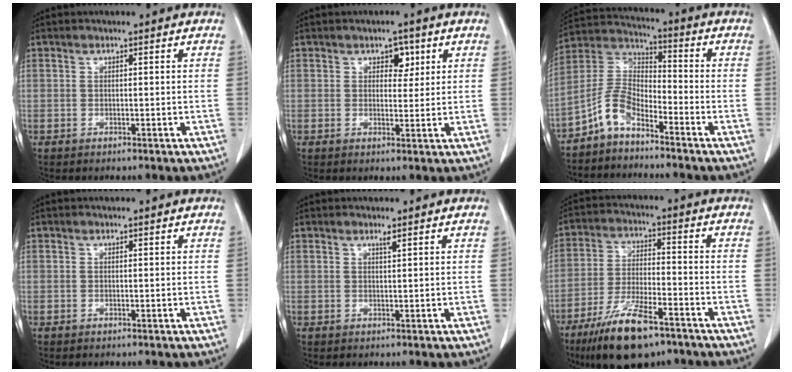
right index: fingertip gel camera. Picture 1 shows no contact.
{"total": 2.8, "force": [1.3, 1.8, 1.7], "torque": [-0.023, 0.001, 0.019]}
{"total": 7.1, "force": [-5.1, 2.9, 4.0], "torque": [-0.093, 0.020, -0.108]}
{"total": 0.0}
{"total": 0.7, "force": [0.6, -0.1, 0.4], "torque": [-0.018, -0.006, 0.012]}
{"total": 12.7, "force": [-8.4, 3.3, 8.9], "torque": [-0.170, -0.021, -0.145]}